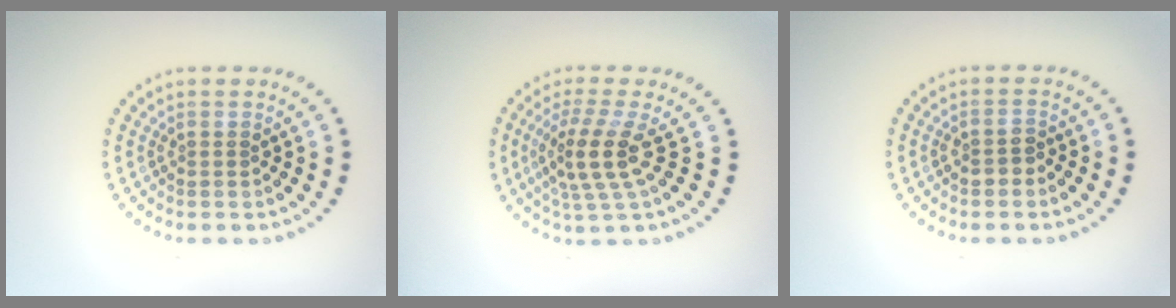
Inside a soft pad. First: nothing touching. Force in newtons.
{"total": 3.9, "press": 3.2, "slide": 2.3}
{"total": 1.4, "press": 1.2, "slide": 0.6}